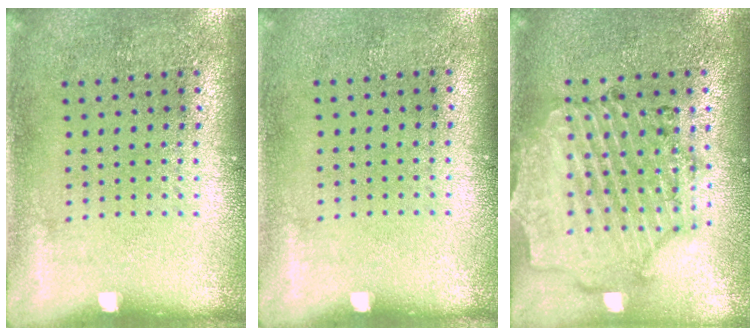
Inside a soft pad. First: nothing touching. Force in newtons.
{"total": 0.0}
{"total": 1.6, "press": 1.6, "slide": 0.4}